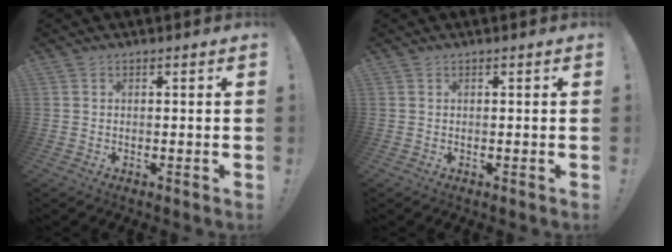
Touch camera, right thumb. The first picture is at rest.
{"total": 0.0}